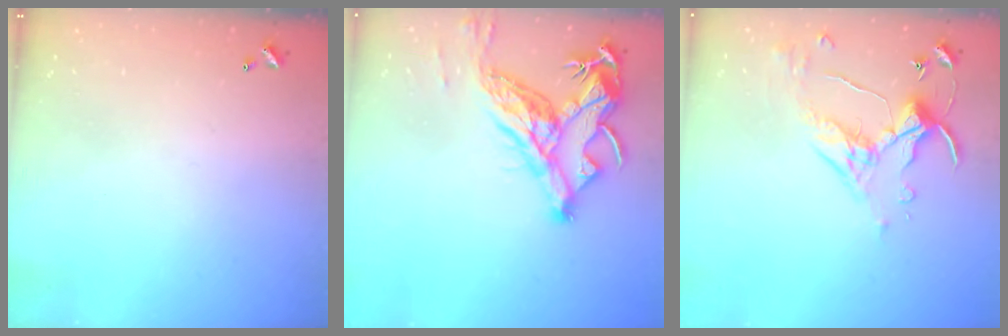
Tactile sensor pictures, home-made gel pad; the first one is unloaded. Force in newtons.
{"total": 13.7, "press": 13.6, "slide": 2.0}
{"total": 5.6, "press": 5.5, "slide": 0.9}